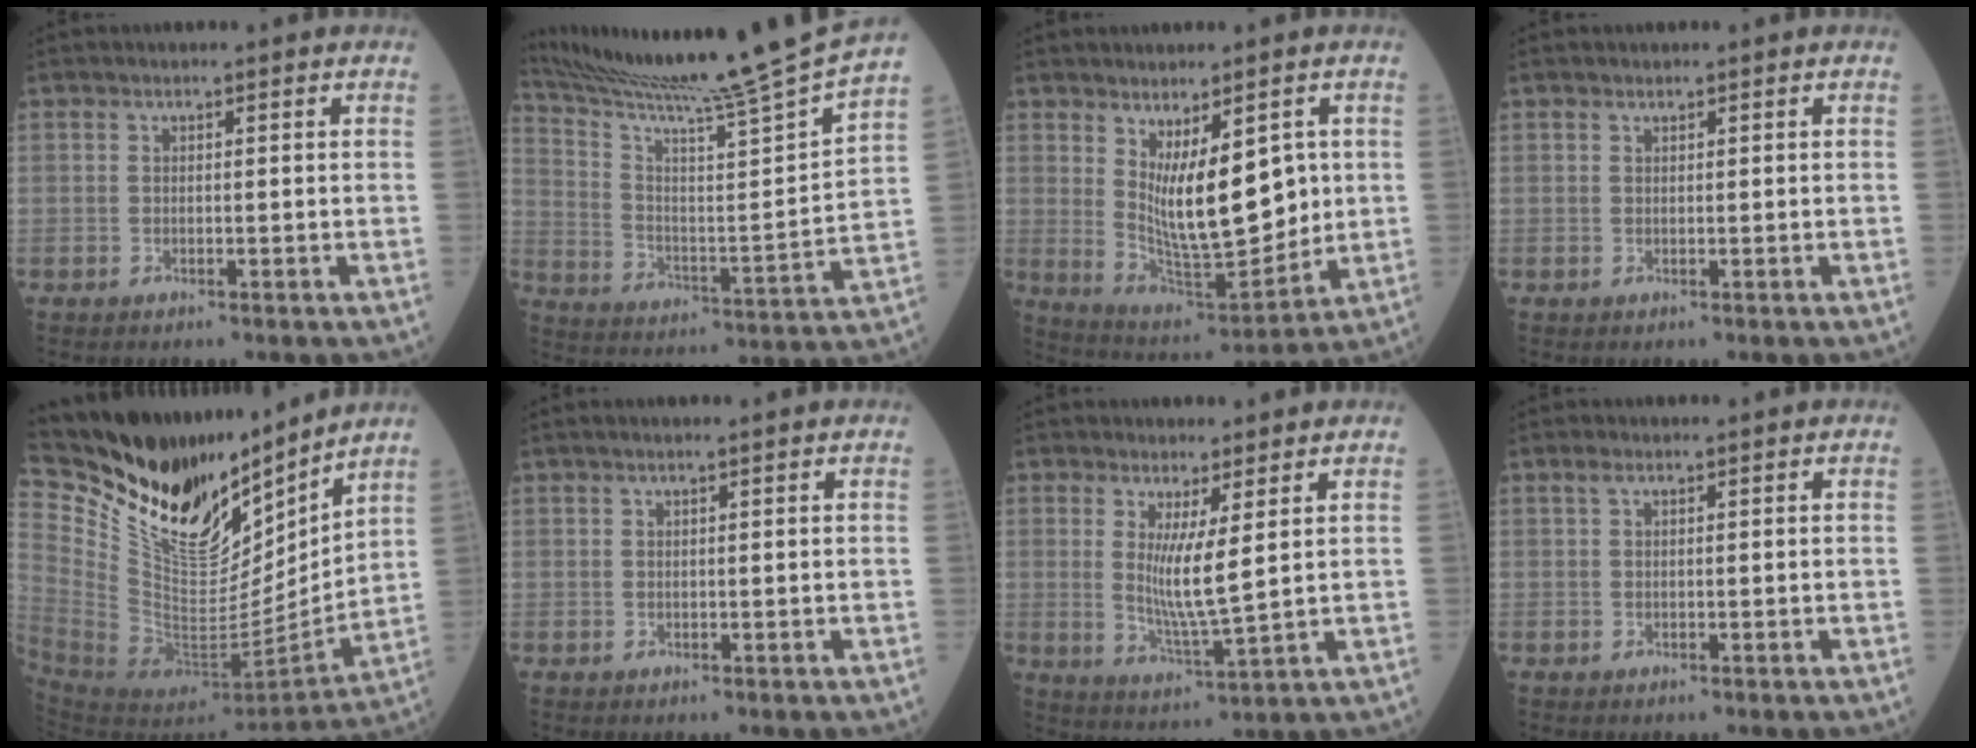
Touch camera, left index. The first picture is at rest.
{"total": 22.5, "force": [20.0, -3.8, 9.7], "torque": [-0.173, -0.078, 0.296]}
{"total": 11.7, "force": [2.3, 3.9, 10.8], "torque": [-0.183, -0.022, 0.054]}
{"total": 0.0}
{"total": 23.4, "force": [19.9, 7.0, 10.1], "torque": [-0.215, -0.030, 0.356]}
{"total": 1.3, "force": [1.0, -0.2, 0.8], "torque": [-0.013, 0.008, 0.020]}
{"total": 6.2, "force": [1.5, 0.1, 6.0], "torque": [-0.120, -0.023, 0.035]}
{"total": 0.8, "force": [0.5, 0.1, 0.5], "torque": [-0.017, 0.012, 0.012]}